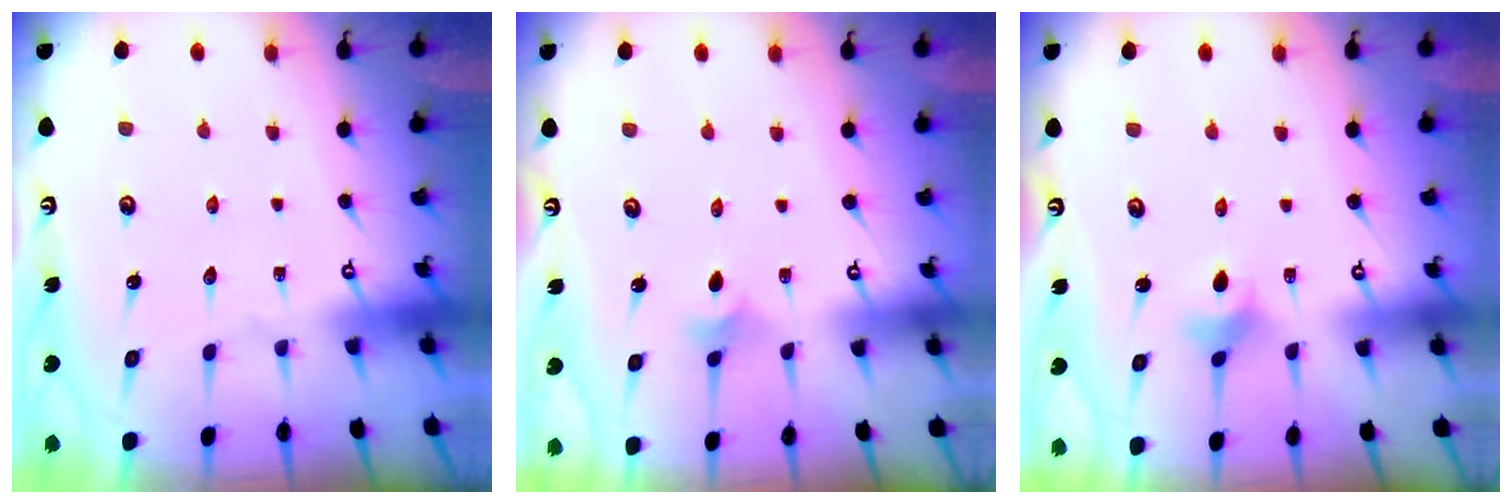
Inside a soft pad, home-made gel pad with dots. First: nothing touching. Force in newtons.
{"total": 2.9, "press": 2.8, "slide": 0.7}
{"total": 4.8, "press": 4.7, "slide": 0.8}